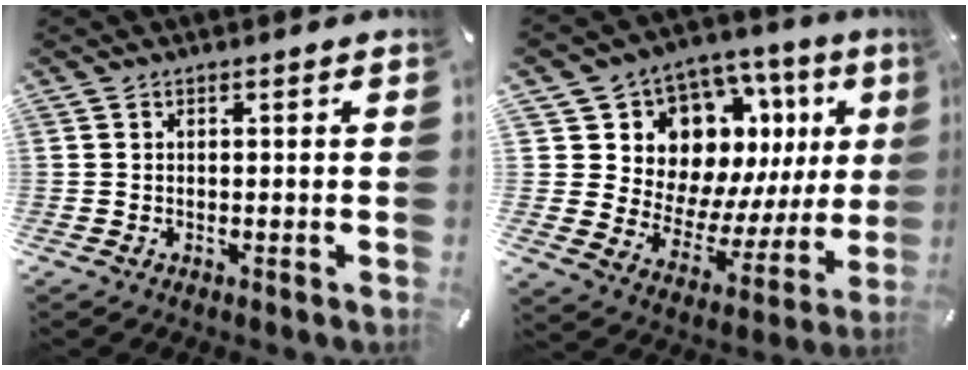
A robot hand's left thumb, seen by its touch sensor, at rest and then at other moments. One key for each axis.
{"total": 12.9, "fx": 7.8, "fy": 9.3, "fz": 4.2, "tx": -0.057, "ty": -0.095, "tz": 0.150}